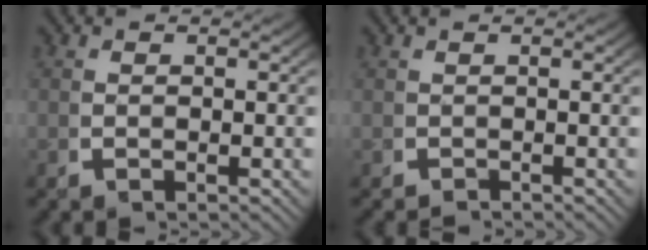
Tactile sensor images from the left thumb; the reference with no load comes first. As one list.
[{"total": 1.0, "force": [-0.8, 0.0, -0.5], "torque": [0.016, -0.003, -0.011]}]